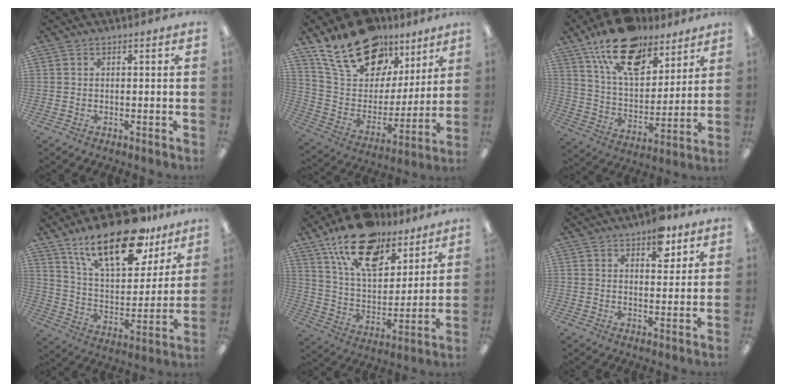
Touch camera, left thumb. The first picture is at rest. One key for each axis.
{"total": 21.6, "fx": 15.2, "fy": 12.2, "fz": 9.2, "tx": -0.157, "ty": -0.093, "tz": 0.276}
{"total": 19.2, "fx": 13.3, "fy": 9.6, "fz": 10.1, "tx": -0.179, "ty": -0.066, "tz": 0.237}
{"total": 23.9, "fx": 15.8, "fy": 9.8, "fz": 15.0, "tx": -0.245, "ty": -0.084, "tz": 0.272}
{"total": 19.4, "fx": 13.1, "fy": 9.7, "fz": 10.4, "tx": -0.185, "ty": -0.066, "tz": 0.234}
{"total": 7.7, "fx": 4.9, "fy": 3.9, "fz": 4.4, "tx": -0.034, "ty": -0.028, "tz": 0.078}